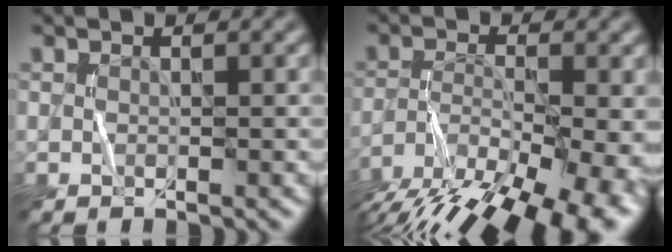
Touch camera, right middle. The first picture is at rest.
{"total": 14.2, "force": [-10.0, 5.8, 8.2], "torque": [-0.134, -0.032, -0.135]}